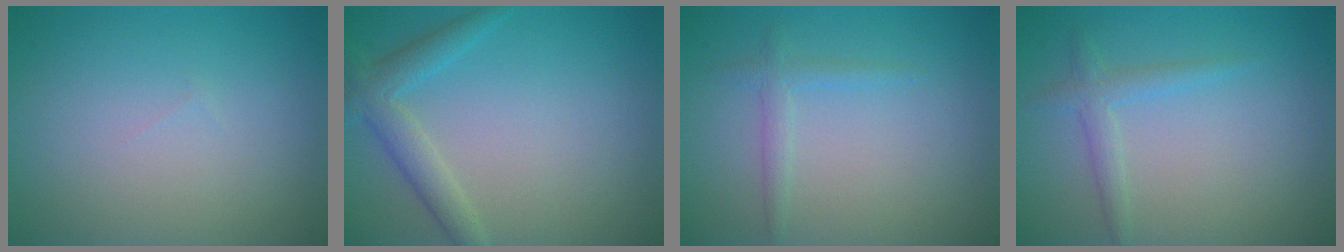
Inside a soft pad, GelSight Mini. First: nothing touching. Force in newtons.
{"total": 3.0, "press": 3.0, "slide": 0.1}
{"total": 1.3, "press": 1.3, "slide": 0.0}
{"total": 1.8, "press": 1.8, "slide": 0.0}